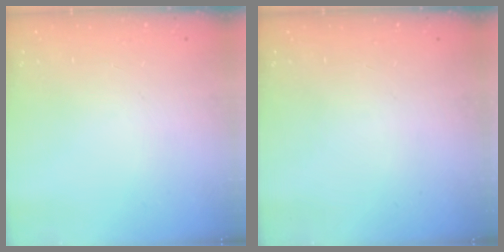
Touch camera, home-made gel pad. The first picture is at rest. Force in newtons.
{"total": 0.0}